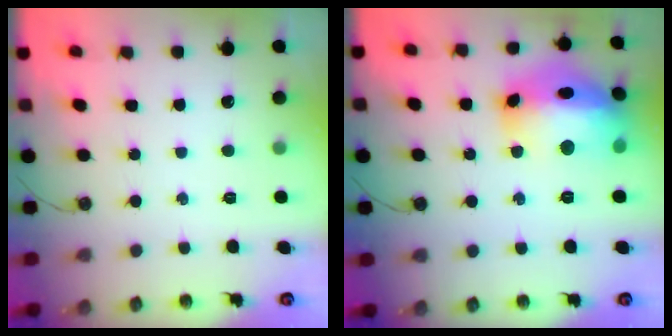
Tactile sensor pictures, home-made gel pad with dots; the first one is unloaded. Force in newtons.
{"total": 21.4, "press": 21.3, "slide": 2.4}